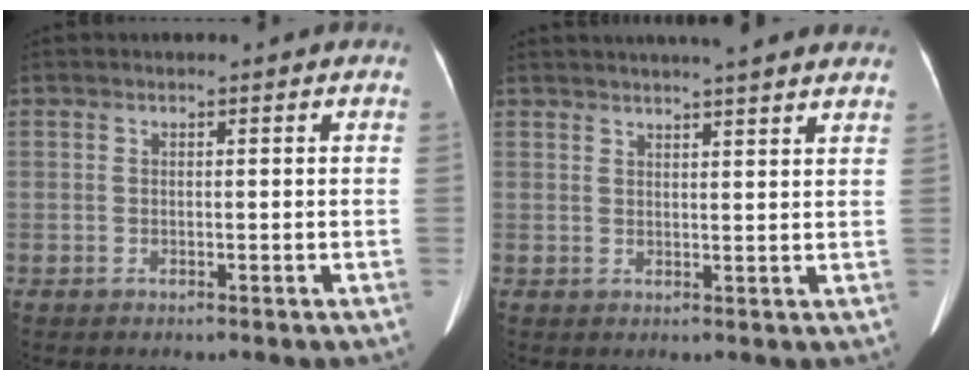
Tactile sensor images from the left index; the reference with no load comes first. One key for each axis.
{"total": 13.2, "fx": 11.5, "fy": 0.9, "fz": 6.3, "tx": -0.090, "ty": 0.028, "tz": 0.134}